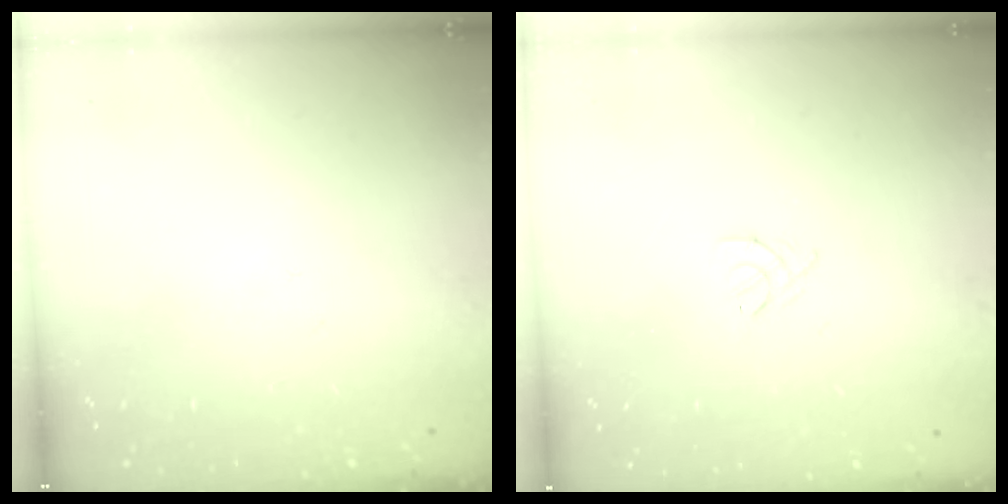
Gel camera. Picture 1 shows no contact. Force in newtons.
{"total": 2.5, "press": 2.4, "slide": 0.6}